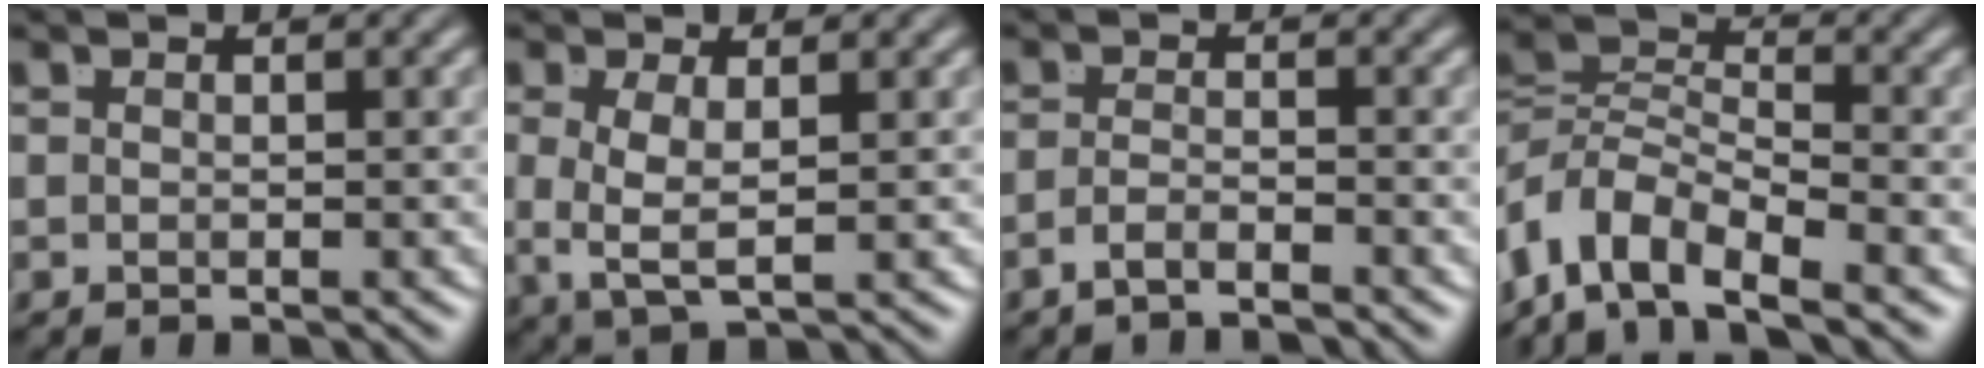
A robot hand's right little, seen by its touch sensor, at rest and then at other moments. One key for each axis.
{"total": 3.7, "fx": -0.3, "fy": 1.7, "fz": 3.3, "tx": -0.081, "ty": -0.026, "tz": 0.011}
{"total": 2.3, "fx": -2.1, "fy": -0.6, "fz": 0.7, "tx": -0.010, "ty": -0.006, "tz": -0.035}
{"total": 8.3, "fx": -3.2, "fy": 5.8, "fz": 5.1, "tx": -0.117, "ty": -0.036, "tz": -0.046}